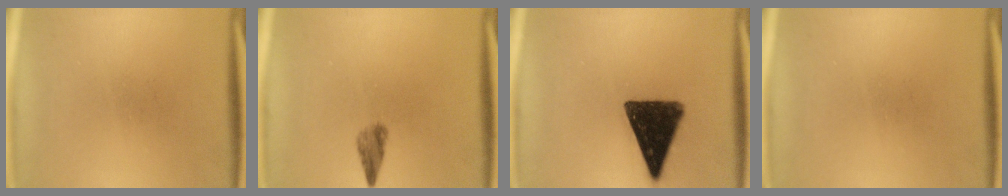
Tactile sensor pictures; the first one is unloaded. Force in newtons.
{"total": 2.2}
{"total": 14.2}
{"total": 0.0}